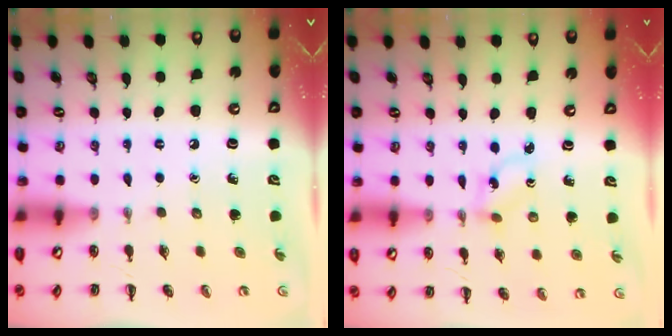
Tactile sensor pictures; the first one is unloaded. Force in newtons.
{"total": 0.9, "press": 0.8, "slide": 0.5}